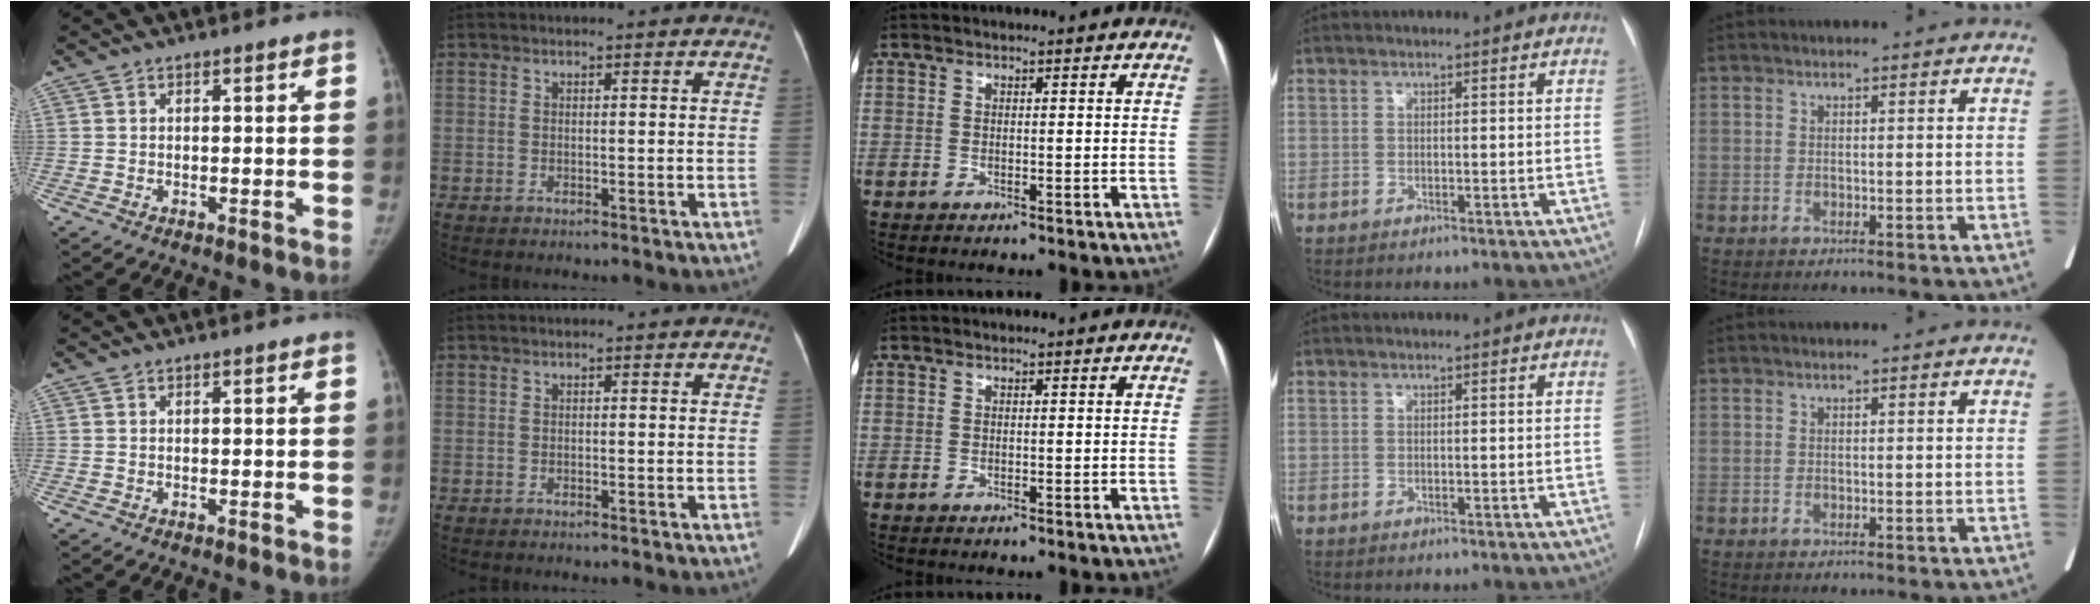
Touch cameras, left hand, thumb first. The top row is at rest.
{}